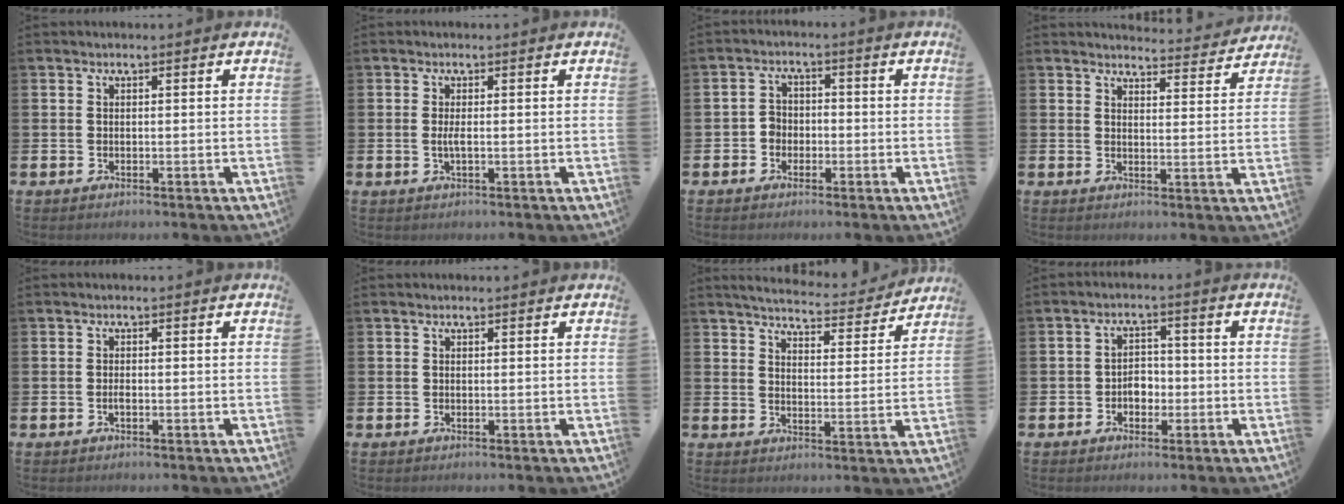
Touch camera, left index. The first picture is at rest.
{"total": 1.3, "force": [-0.1, 0.2, 1.3], "torque": [-0.029, 0.002, -0.002]}
{"total": 2.6, "force": [-1.4, 2.1, 0.5], "torque": [-0.012, 0.008, -0.033]}
{"total": 3.9, "force": [3.9, 0.3, 0.1], "torque": [-0.001, -0.033, 0.066]}
{"total": 0.7, "force": [-0.3, 0.2, 0.6], "torque": [-0.010, -0.003, -0.006]}
{"total": 0.0}
{"total": 4.6, "force": [4.5, 0.7, 0.7], "torque": [-0.029, -0.033, 0.076]}
{"total": 2.8, "force": [-1.0, 2.2, 1.4], "torque": [-0.019, 0.004, -0.026]}